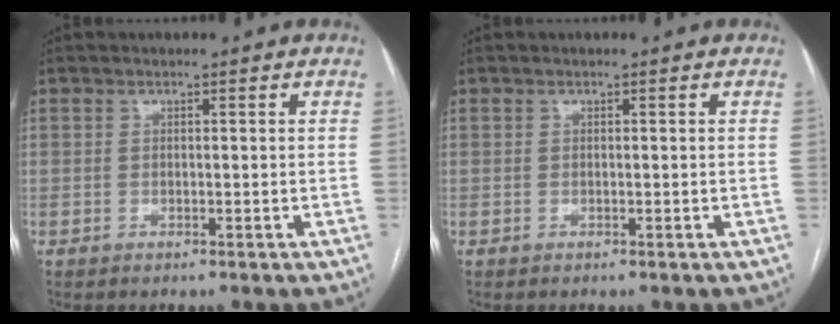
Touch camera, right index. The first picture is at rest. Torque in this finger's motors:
{"motor_torque": [0.00, 0.00, 0.02, 0.01]}